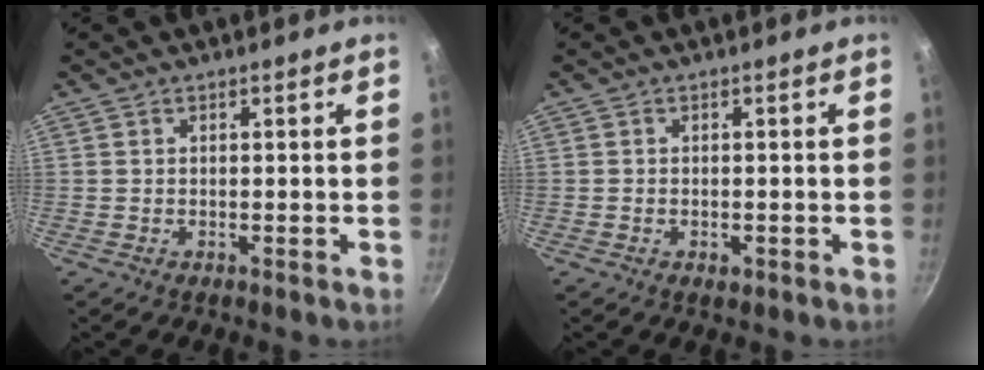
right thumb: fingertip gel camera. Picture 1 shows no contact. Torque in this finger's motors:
{"motor_torque": [-0.44, -0.20, 0.23, 0.57, -0.03]}